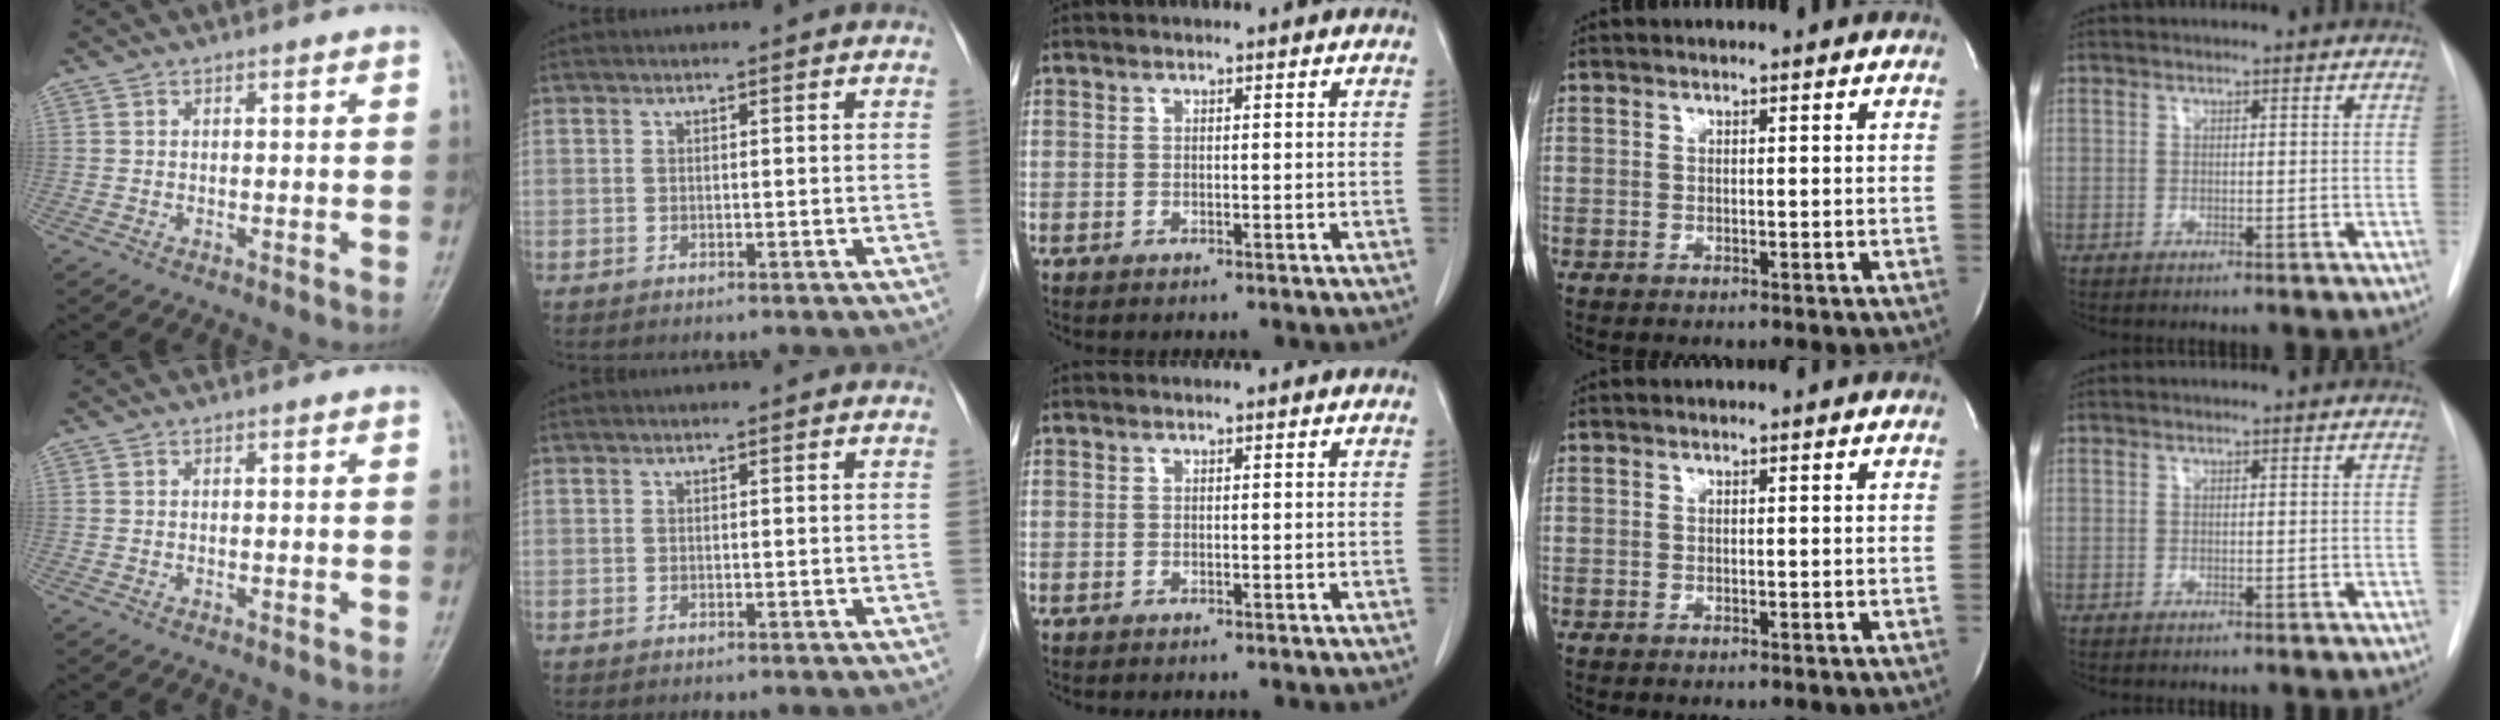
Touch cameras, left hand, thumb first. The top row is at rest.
{}